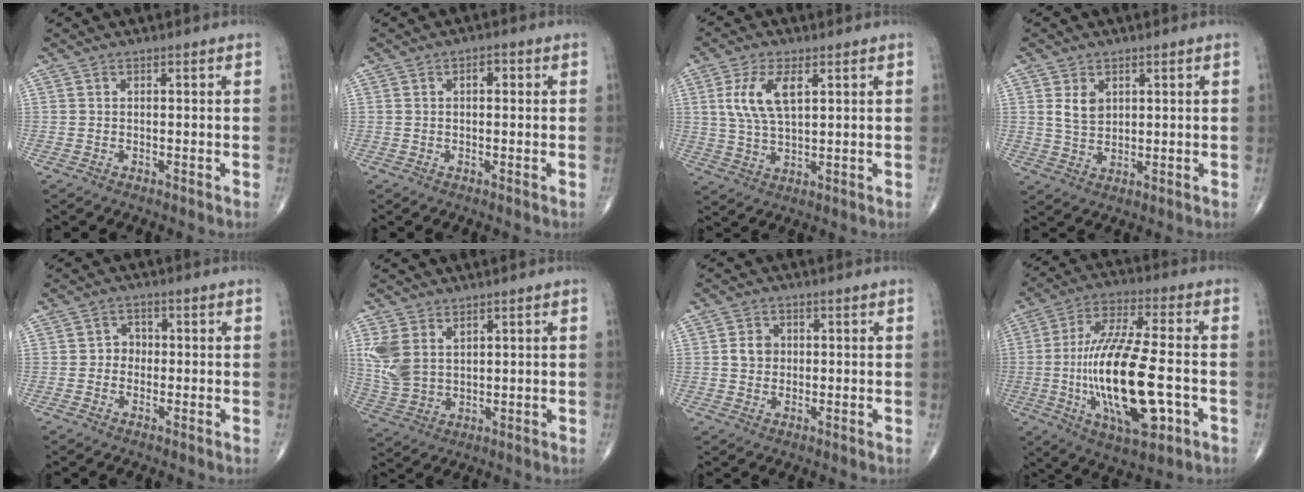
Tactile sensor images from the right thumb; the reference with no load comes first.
{"total": 1.8, "force": [0.4, 1.1, 1.4], "torque": [-0.016, 0.007, 0.002]}
{"total": 8.6, "force": [2.8, 3.8, 7.2], "torque": [-0.147, -0.005, 0.057]}
{"total": 4.3, "force": [1.6, 3.0, 2.6], "torque": [-0.035, -0.013, 0.036]}
{"total": 2.6, "force": [-0.3, 2.4, 1.1], "torque": [0.005, 0.010, -0.013]}
{"total": 8.1, "force": [3.3, 5.2, 5.2], "torque": [-0.110, -0.010, 0.081]}
{"total": 3.7, "force": [0.5, 3.2, 1.8], "torque": [-0.014, 0.003, 0.006]}
{"total": 22.1, "force": [-4.0, 7.8, 20.3], "torque": [-0.390, 0.014, -0.057]}